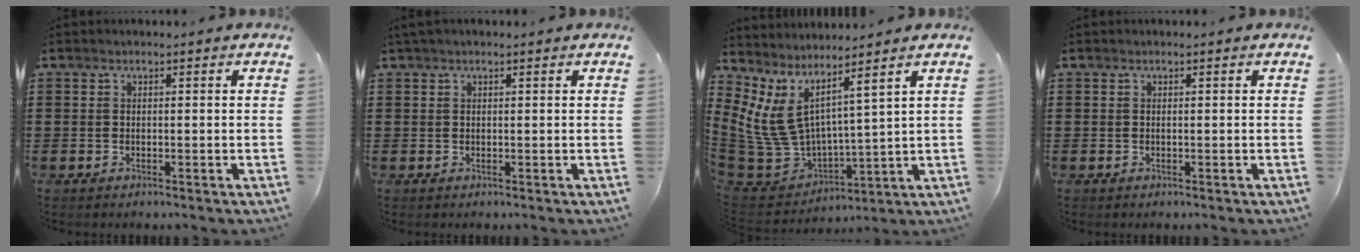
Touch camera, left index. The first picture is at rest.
{"total": 0.7, "force": [0.4, 0.1, 0.5], "torque": [-0.012, 0.002, 0.007]}
{"total": 6.4, "force": [3.3, 3.0, 4.6], "torque": [-0.144, -0.057, 0.059]}
{"total": 0.0}